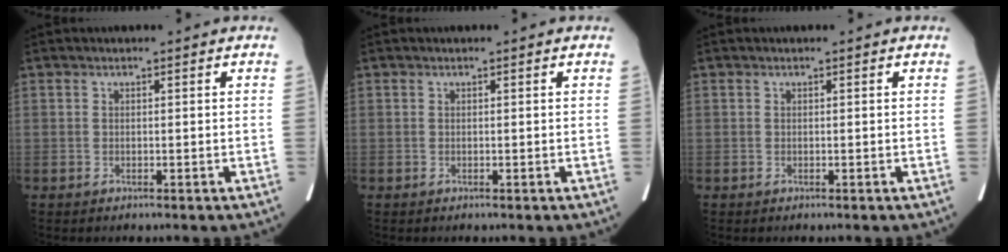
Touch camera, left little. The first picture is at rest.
{"total": 0.0}
{"total": 0.0}